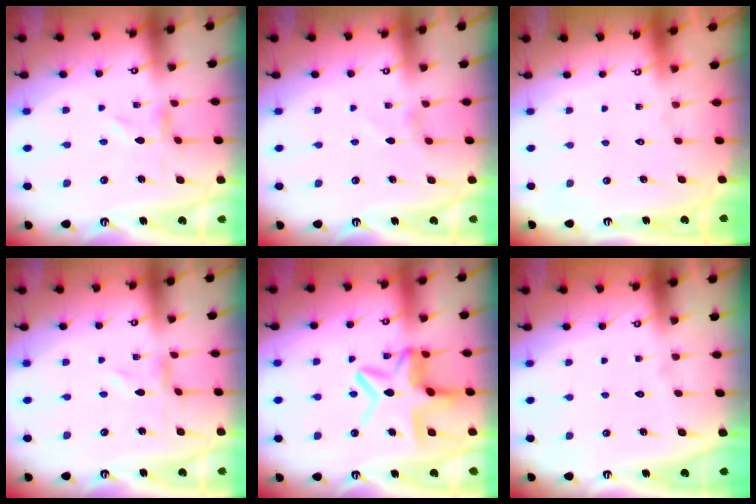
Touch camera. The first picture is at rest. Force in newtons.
{"total": 2.3, "press": 2.3, "slide": 0.3}
{"total": 1.5, "press": 1.5, "slide": 0.1}
{"total": 0.6, "press": 0.6, "slide": 0.1}
{"total": 12.1, "press": 12.0, "slide": 1.3}
{"total": 1.6, "press": 1.6, "slide": 0.1}